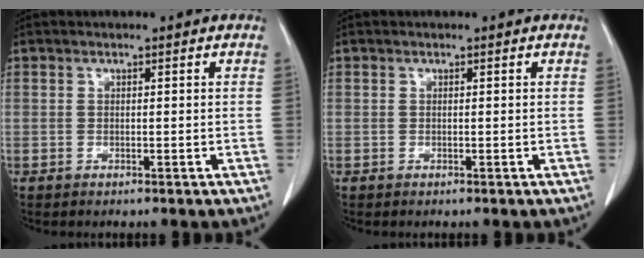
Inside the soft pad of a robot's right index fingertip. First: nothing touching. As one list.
[{"total": 0.0}]